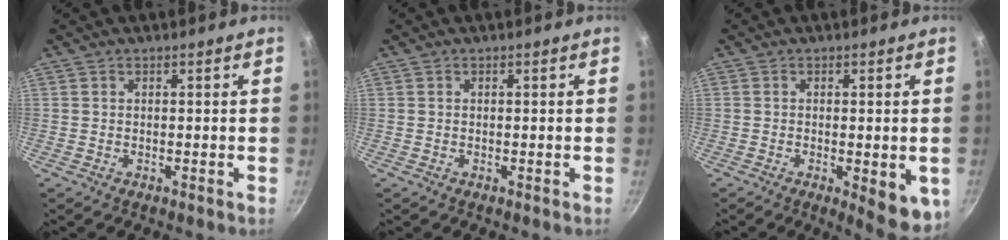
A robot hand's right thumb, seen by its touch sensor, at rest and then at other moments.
{"total": 0.0}
{"total": 8.1, "force": [-2.0, 2.7, 7.4], "torque": [-0.080, -0.005, -0.020]}